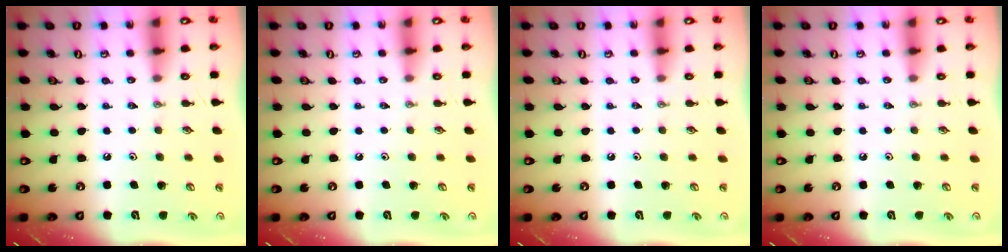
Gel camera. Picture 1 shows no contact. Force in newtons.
{"total": 0.0}
{"total": 0.0}
{"total": 0.0}